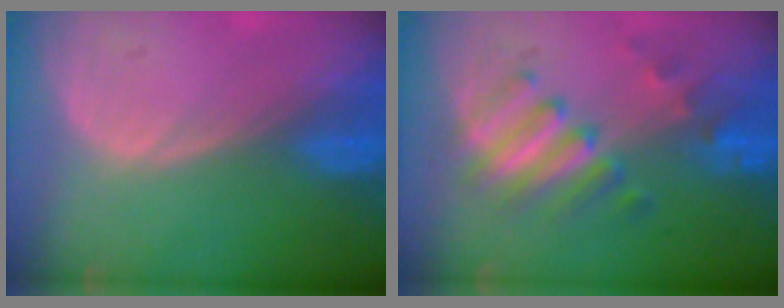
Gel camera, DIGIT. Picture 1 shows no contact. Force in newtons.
{"total": 6.5, "press": 6.5, "slide": 0.8}